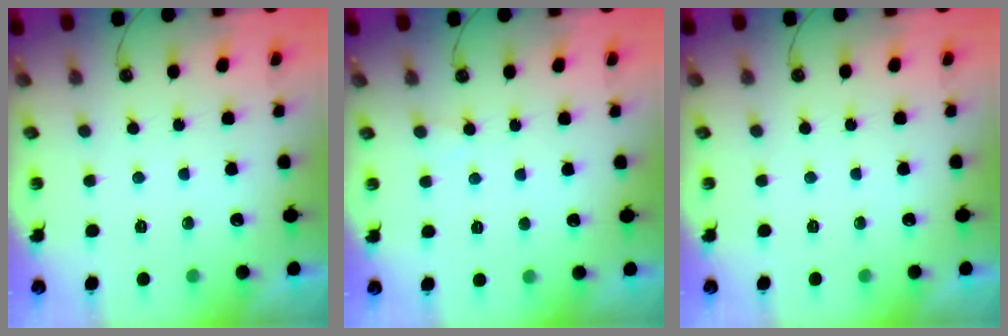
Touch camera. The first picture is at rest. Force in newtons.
{"total": 4.9, "press": 4.9, "slide": 0.3}
{"total": 0.0}